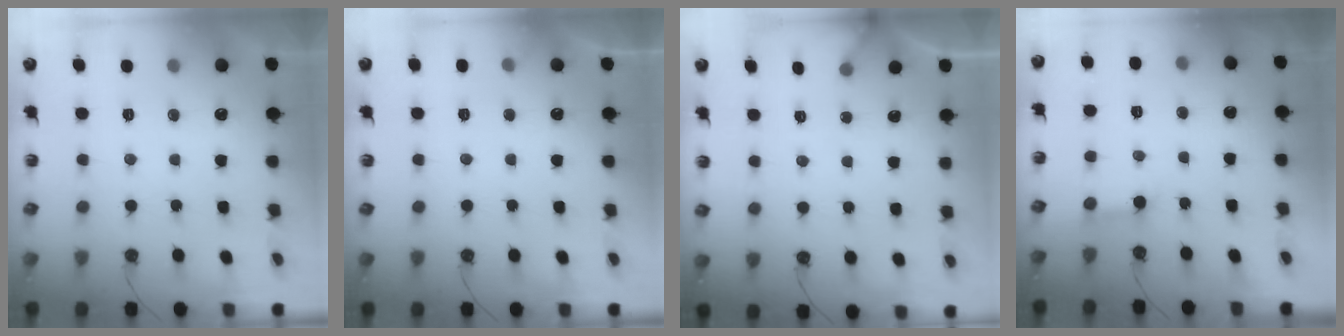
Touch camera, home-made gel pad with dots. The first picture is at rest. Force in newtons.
{"total": 4.4, "press": 4.4, "slide": 0.3}
{"total": 3.0, "press": 3.0, "slide": 0.3}
{"total": 2.6, "press": 2.6, "slide": 0.3}